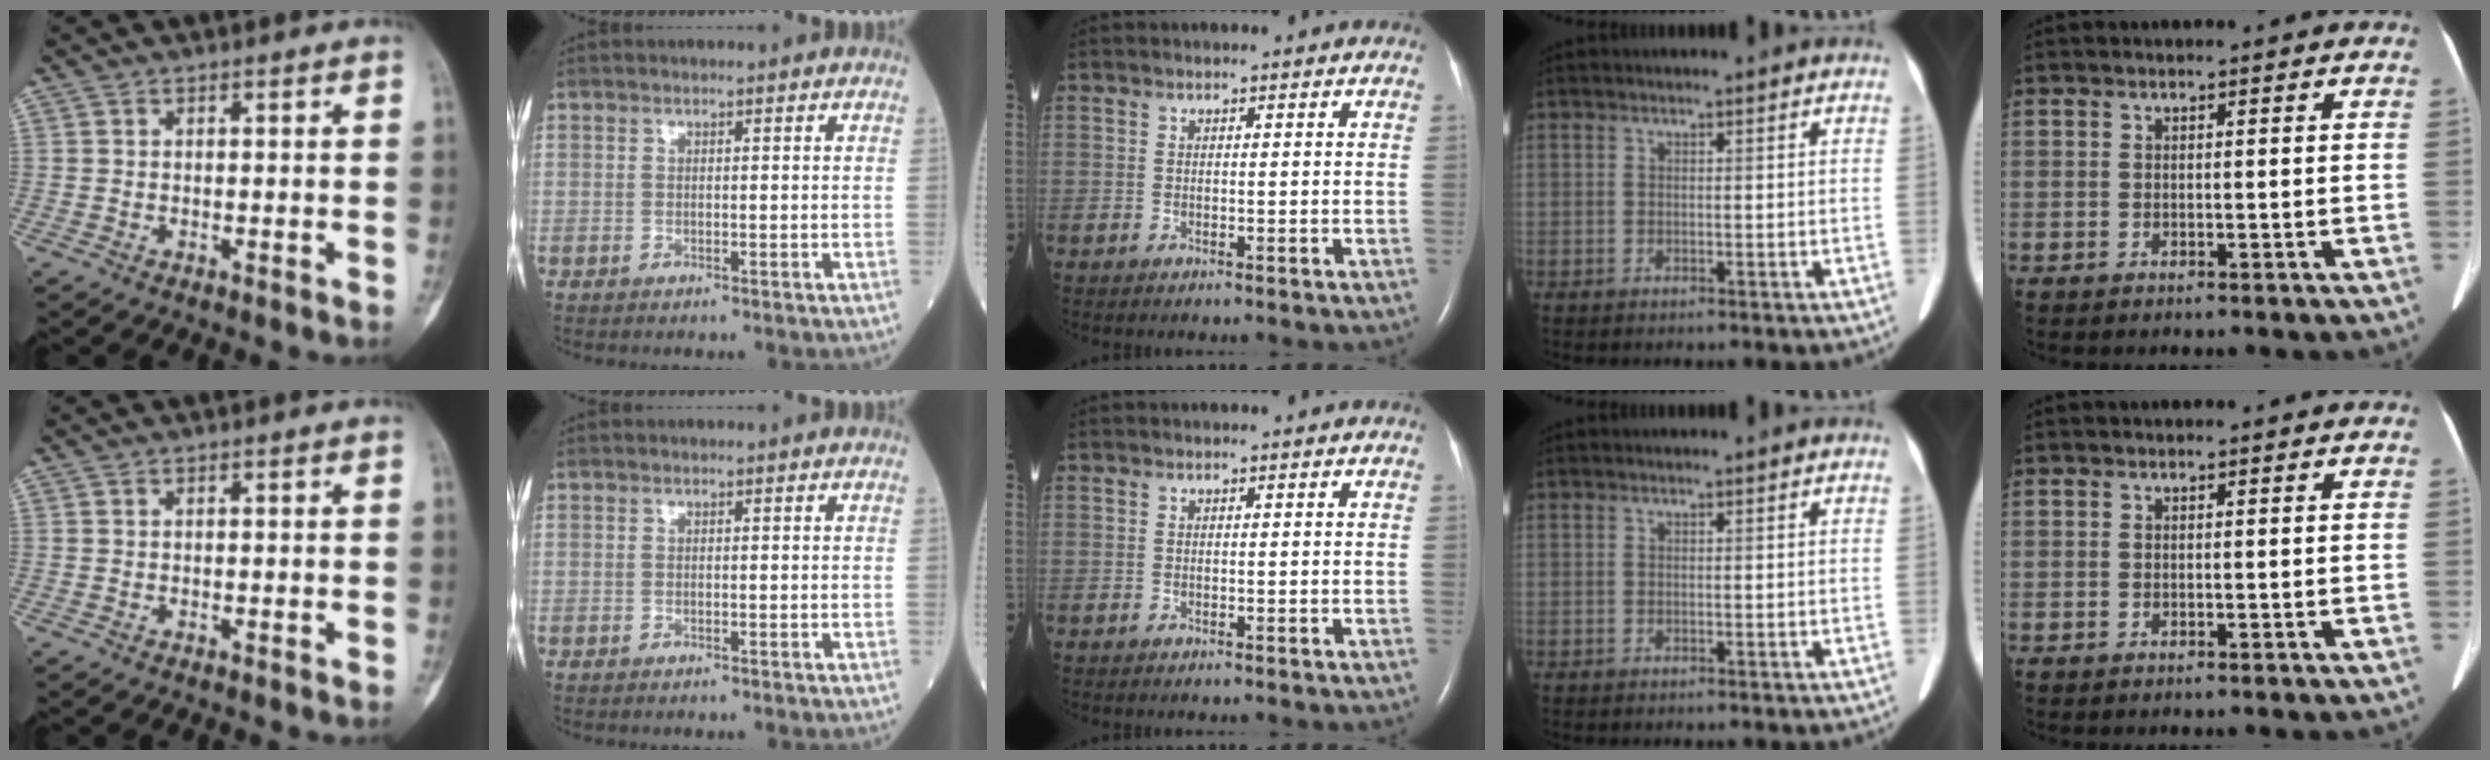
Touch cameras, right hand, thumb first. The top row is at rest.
{}